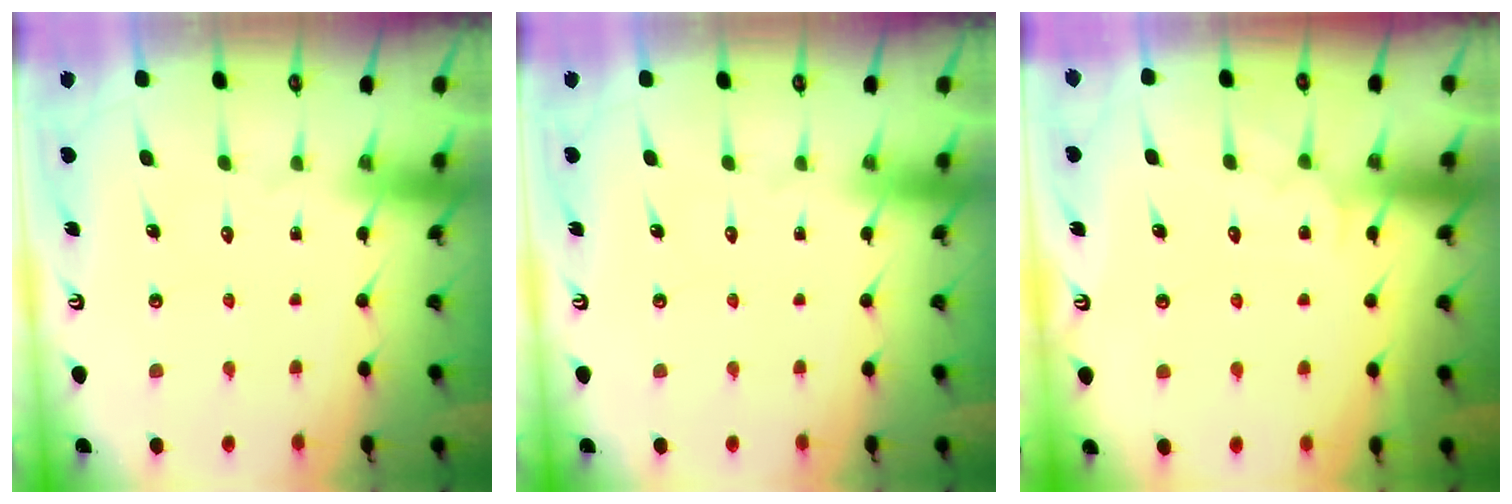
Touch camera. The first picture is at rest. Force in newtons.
{"total": 0.0}
{"total": 2.9, "press": 2.8, "slide": 0.3}